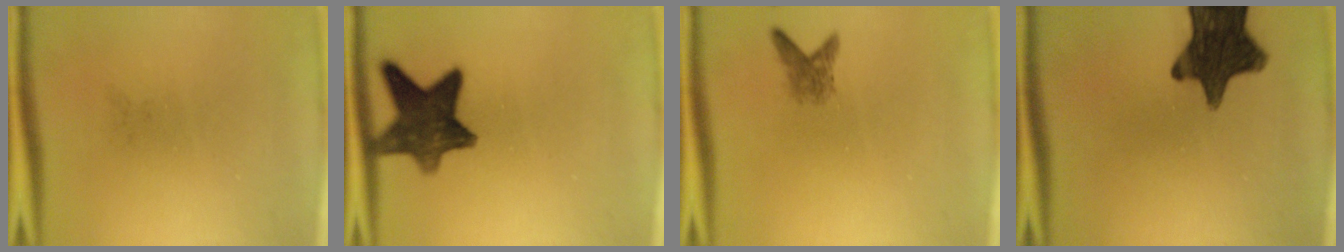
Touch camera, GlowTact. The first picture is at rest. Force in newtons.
{"total": 11.0}
{"total": 2.1}
{"total": 13.8}